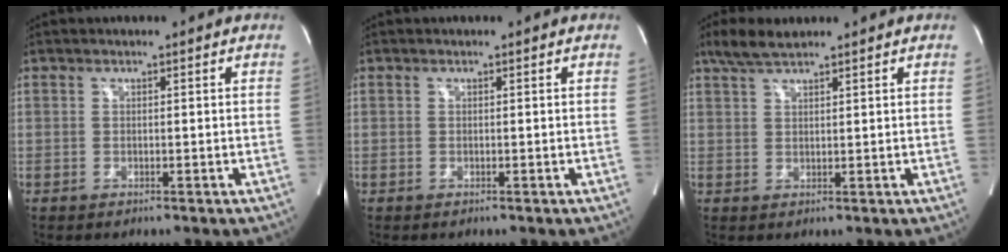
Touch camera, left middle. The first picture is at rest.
{"total": 0.0}
{"total": 4.2, "force": [3.4, 0.7, 2.3], "torque": [-0.056, 0.016, 0.070]}